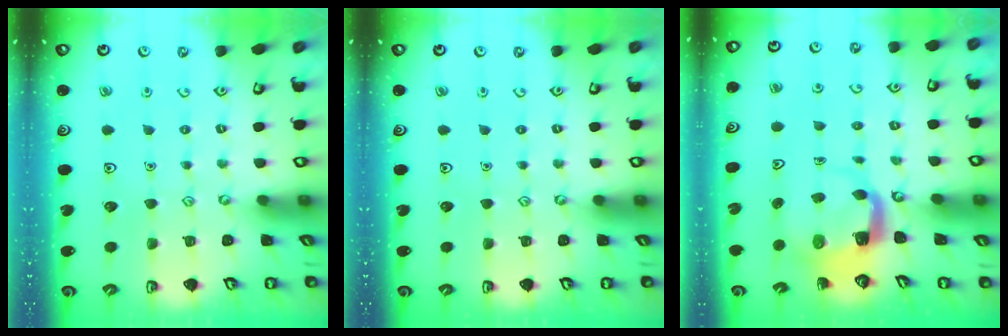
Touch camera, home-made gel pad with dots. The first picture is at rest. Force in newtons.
{"total": 0.0}
{"total": 3.9, "press": 3.8, "slide": 0.5}